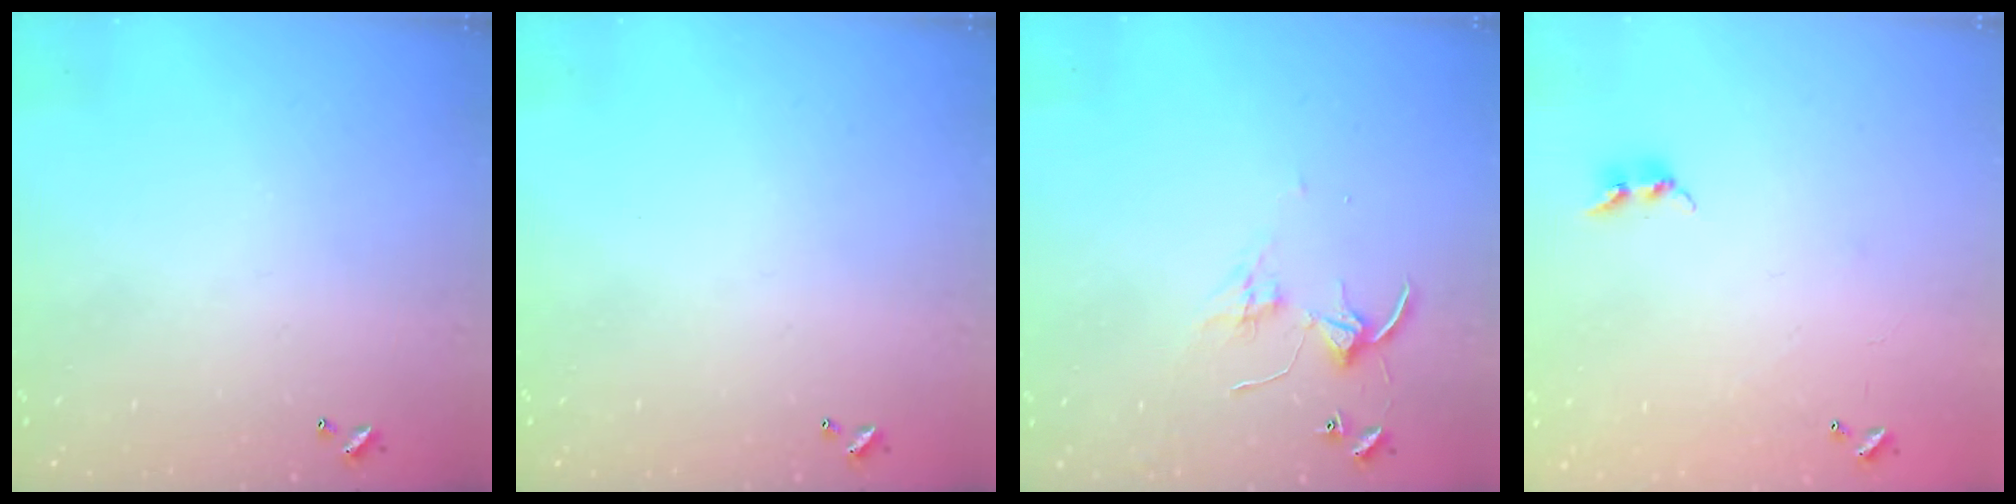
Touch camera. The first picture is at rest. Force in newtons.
{"total": 0.0}
{"total": 3.6, "press": 3.6, "slide": 0.1}
{"total": 5.9, "press": 5.9, "slide": 0.4}